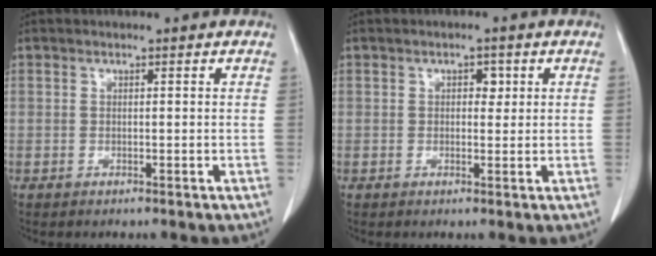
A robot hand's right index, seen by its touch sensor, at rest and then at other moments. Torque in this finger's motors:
{"motor_torque": [-0.02, -0.01, 0.00, -0.01]}